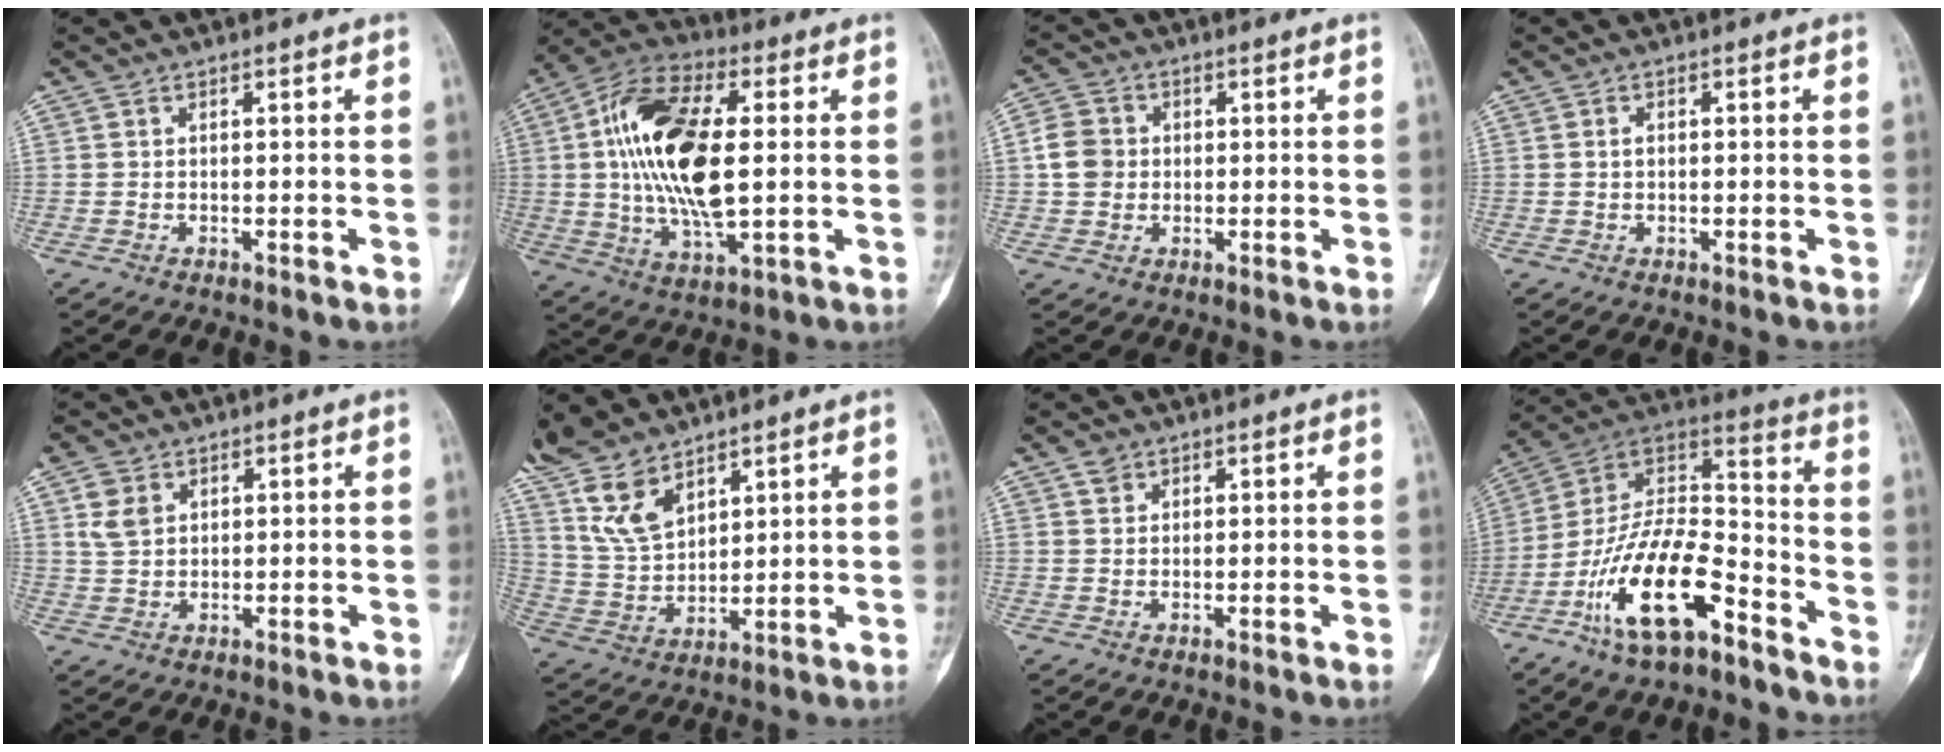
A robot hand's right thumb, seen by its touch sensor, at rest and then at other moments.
{"total": 19.9, "force": [1.7, 9.1, 17.6], "torque": [-0.336, 0.005, 0.026]}
{"total": 5.5, "force": [0.2, 4.9, 2.5], "torque": [-0.036, 0.008, -0.003]}
{"total": 0.9, "force": [0.1, 0.6, 0.7], "torque": [-0.012, 0.004, 0.001]}
{"total": 4.3, "force": [1.7, 3.3, 2.2], "torque": [-0.032, 0.000, 0.037]}
{"total": 11.4, "force": [8.5, 5.1, 5.6], "torque": [-0.105, -0.032, 0.186]}
{"total": 1.8, "force": [1.1, 1.3, 0.6], "torque": [-0.002, -0.003, 0.019]}
{"total": 20.5, "force": [-11.0, 8.5, 15.0], "torque": [-0.267, 0.081, -0.202]}